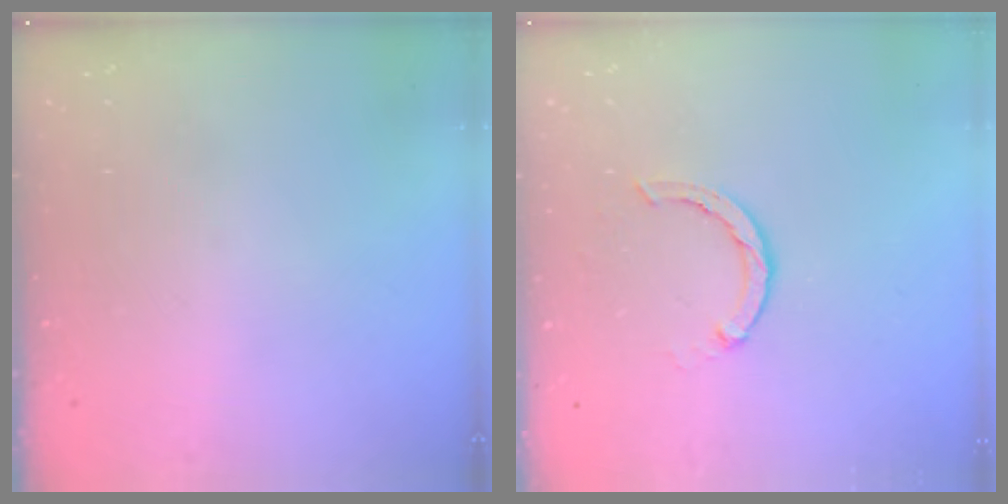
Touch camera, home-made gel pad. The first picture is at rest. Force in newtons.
{"total": 2.3, "press": 2.3, "slide": 0.2}